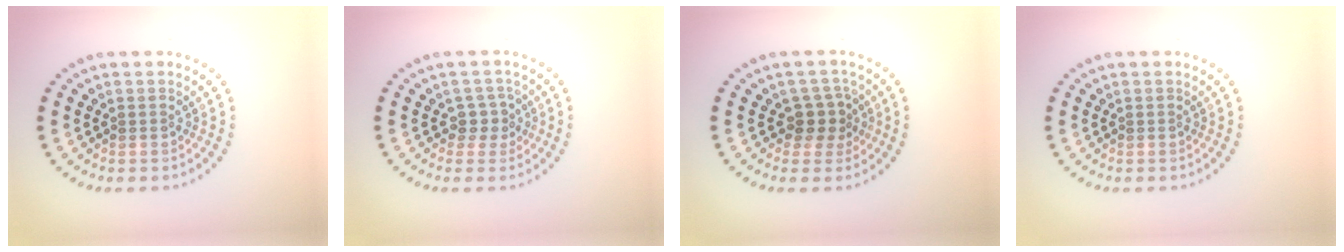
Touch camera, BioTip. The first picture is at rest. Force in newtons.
{"total": 1.8, "press": 1.4, "slide": 1.1}
{"total": 2.3, "press": 1.8, "slide": 1.5}
{"total": 0.0}